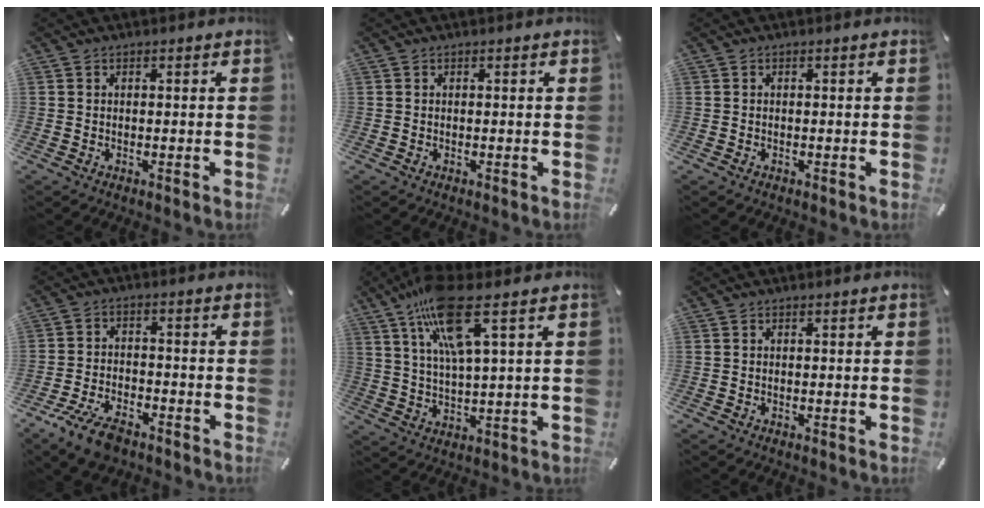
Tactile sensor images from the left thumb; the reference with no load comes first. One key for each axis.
{"total": 0.0}
{"total": 0.0}
{"total": 8.4, "fx": -5.7, "fy": 3.7, "fz": 4.8, "tx": -0.102, "ty": 0.021, "tz": -0.106}
{"total": 13.9, "fx": 7.6, "fy": 3.1, "fz": 11.3, "tx": -0.243, "ty": -0.015, "tz": 0.130}
{"total": 0.0}